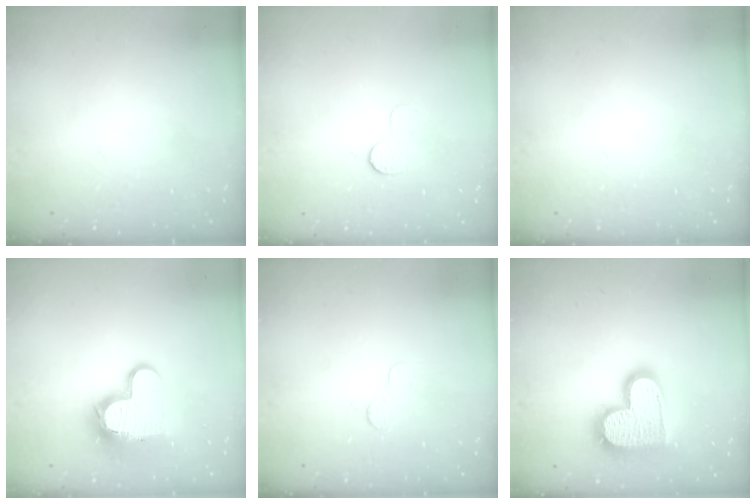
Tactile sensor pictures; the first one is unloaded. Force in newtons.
{"total": 5.7, "press": 5.6, "slide": 0.6}
{"total": 0.0}
{"total": 13.0, "press": 13.0, "slide": 1.2}
{"total": 3.0, "press": 2.9, "slide": 0.3}
{"total": 17.9, "press": 17.9, "slide": 1.1}